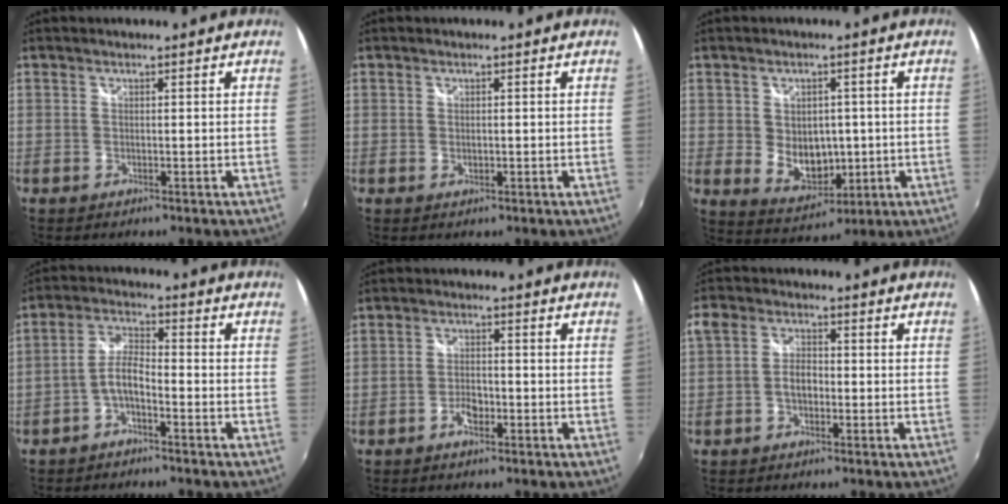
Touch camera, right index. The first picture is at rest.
{"total": 0.8, "force": [0.1, 0.7, 0.4], "torque": [-0.006, -0.002, 0.002]}
{"total": 8.8, "force": [-0.5, 6.8, 5.6], "torque": [-0.104, -0.010, 0.013]}
{"total": 4.6, "force": [-2.6, 1.4, 3.5], "torque": [-0.082, 0.015, -0.053]}
{"total": 3.4, "force": [-1.7, 1.8, 2.4], "torque": [-0.051, 0.002, -0.033]}
{"total": 4.6, "force": [-1.3, 3.0, 3.2], "torque": [-0.064, 0.011, -0.030]}